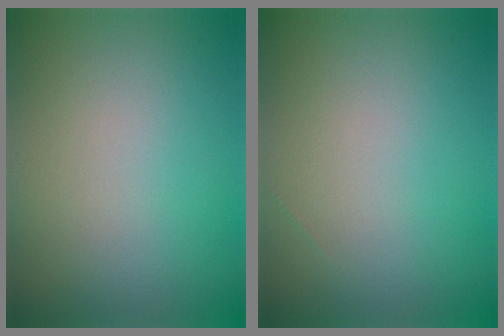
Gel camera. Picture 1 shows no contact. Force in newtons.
{"total": 0.0}